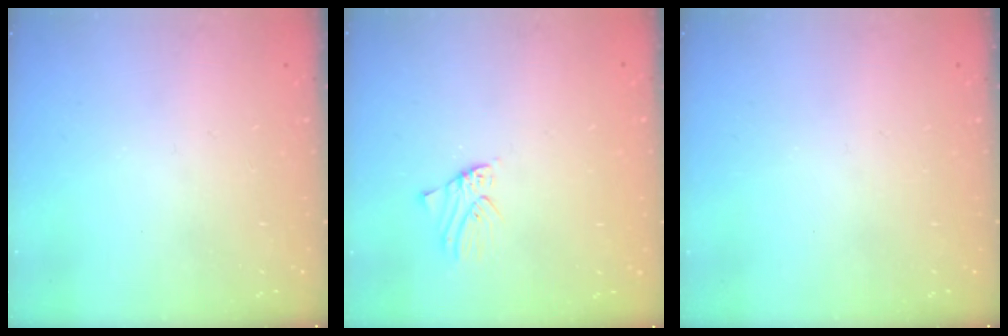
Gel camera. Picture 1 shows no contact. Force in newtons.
{"total": 1.1, "press": 1.1, "slide": 0.1}
{"total": 0.0}